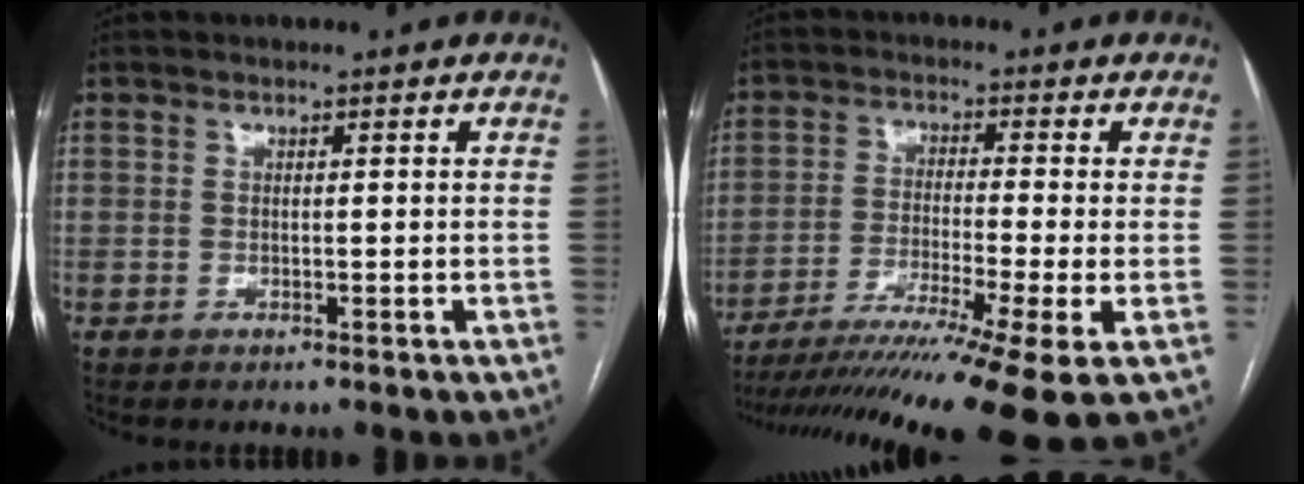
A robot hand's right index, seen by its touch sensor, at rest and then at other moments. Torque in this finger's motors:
{"motor_torque": [2.00, -0.14, 0.91, 0.21]}